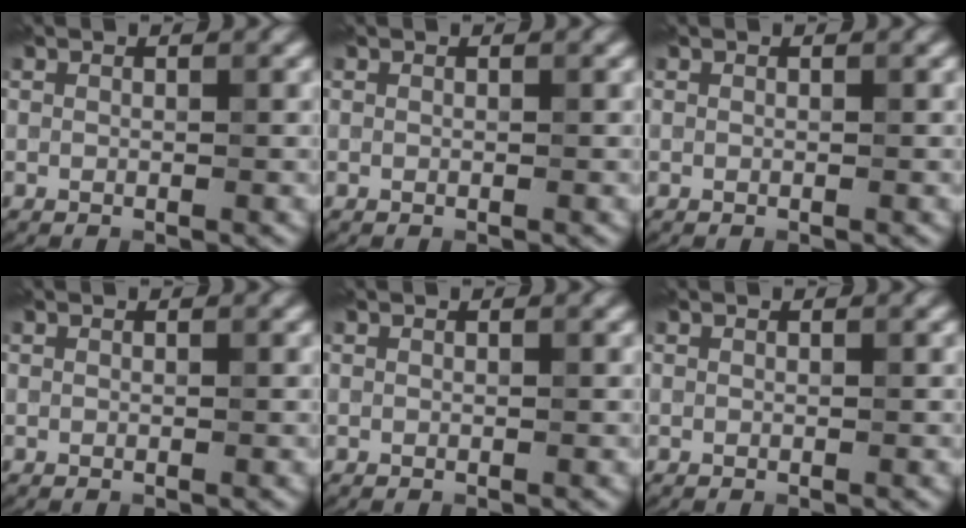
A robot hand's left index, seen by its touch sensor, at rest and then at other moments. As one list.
[{"total": 0.0}, {"total": 0.0}, {"total": 0.0}, {"total": 0.0}, {"total": 0.0}]